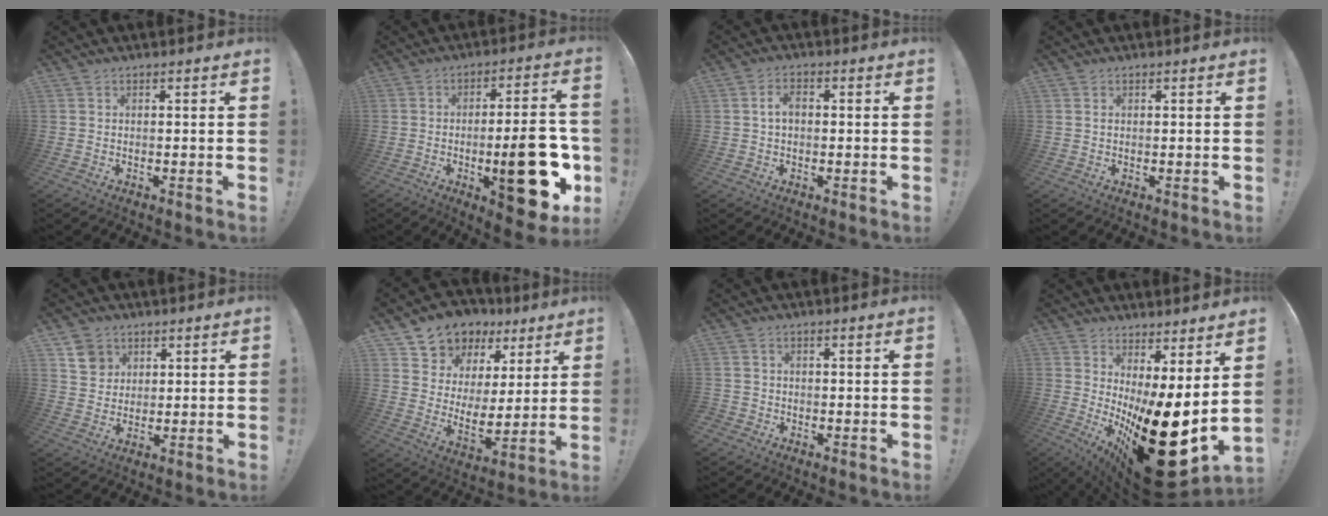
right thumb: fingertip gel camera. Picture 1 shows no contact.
{"total": 22.0, "force": [-5.2, 8.1, 19.8], "torque": [-0.249, 0.015, -0.064]}
{"total": 3.9, "force": [0.3, 2.2, 3.2], "torque": [-0.052, 0.007, 0.005]}
{"total": 0.7, "force": [0.3, 0.3, 0.5], "torque": [-0.014, 0.004, 0.006]}
{"total": 6.9, "force": [3.6, 5.8, 1.2], "torque": [-0.010, -0.018, 0.071]}
{"total": 8.8, "force": [6.1, 6.3, 1.1], "torque": [-0.019, -0.065, 0.117]}
{"total": 1.8, "force": [-1.0, 1.4, 0.6], "torque": [-0.011, 0.008, -0.017]}
{"total": 20.5, "force": [-5.7, 5.0, 19.0], "torque": [-0.249, -0.013, -0.078]}